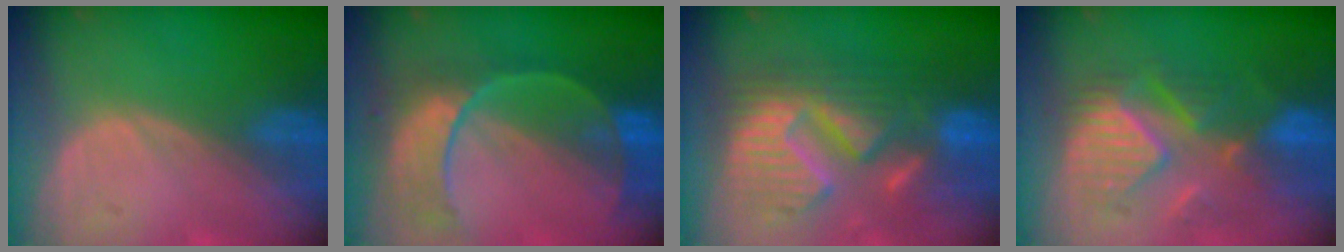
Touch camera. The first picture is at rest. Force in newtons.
{"total": 9.7, "press": 8.6, "slide": 4.5}
{"total": 12.9, "press": 12.8, "slide": 1.3}
{"total": 9.4, "press": 9.3, "slide": 1.6}